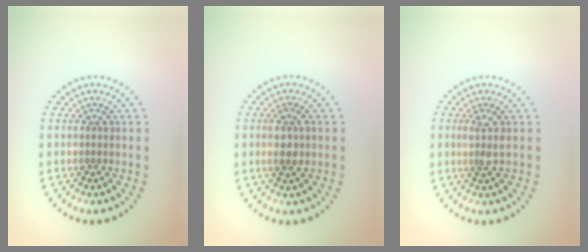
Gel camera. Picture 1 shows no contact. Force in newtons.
{"total": 2.0, "press": 1.9, "slide": 0.7}
{"total": 1.4, "press": 1.0, "slide": 1.0}